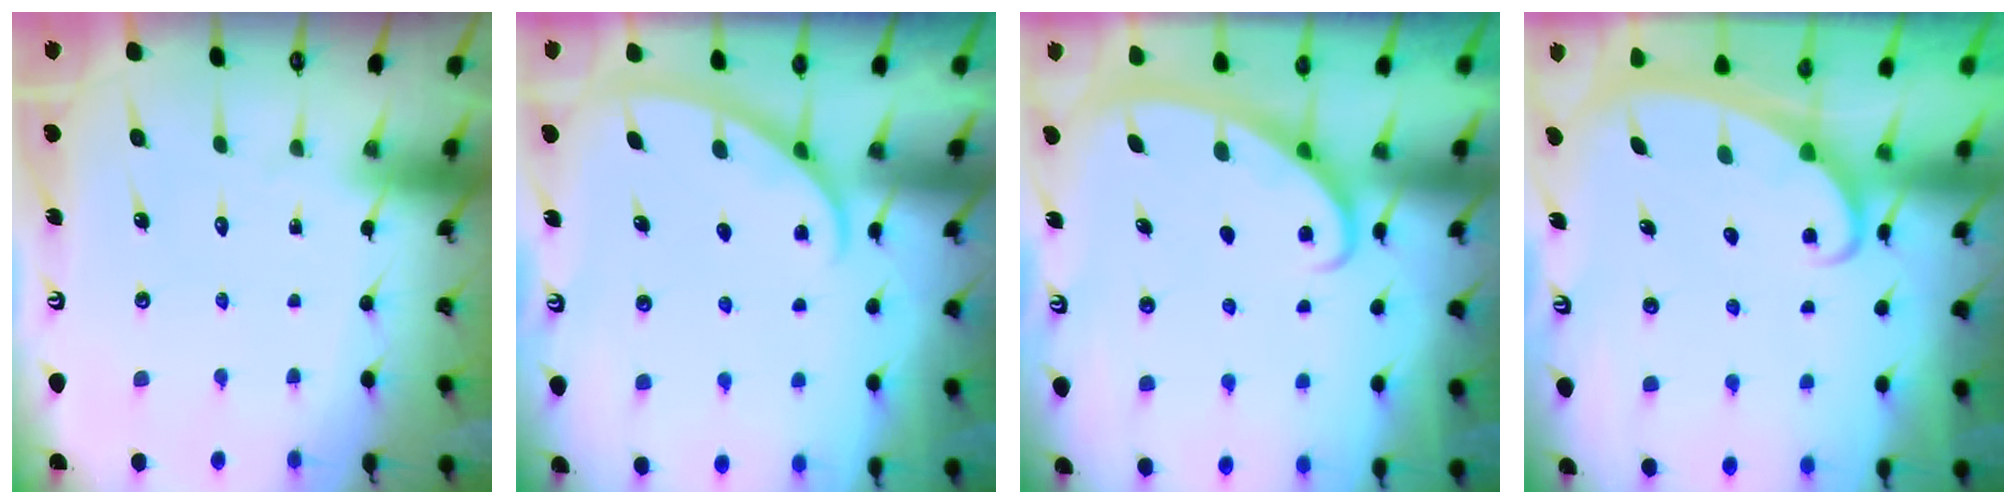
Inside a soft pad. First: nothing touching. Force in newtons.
{"total": 2.4, "press": 2.4, "slide": 0.4}
{"total": 2.8, "press": 2.8, "slide": 0.4}
{"total": 2.3, "press": 2.3, "slide": 0.3}